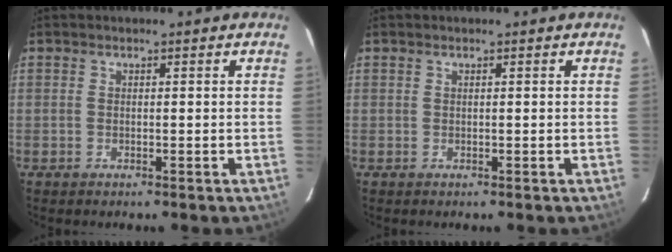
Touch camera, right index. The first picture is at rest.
{"total": 0.0}